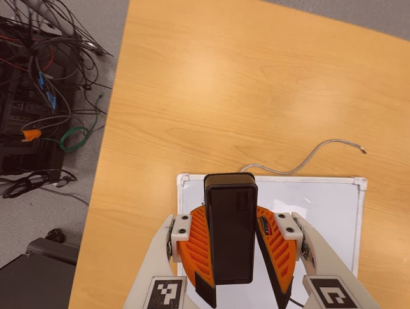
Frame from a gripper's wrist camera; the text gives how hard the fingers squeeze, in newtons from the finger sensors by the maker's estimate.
{"total": 7.2, "left": 7.8, "right": 6.6}